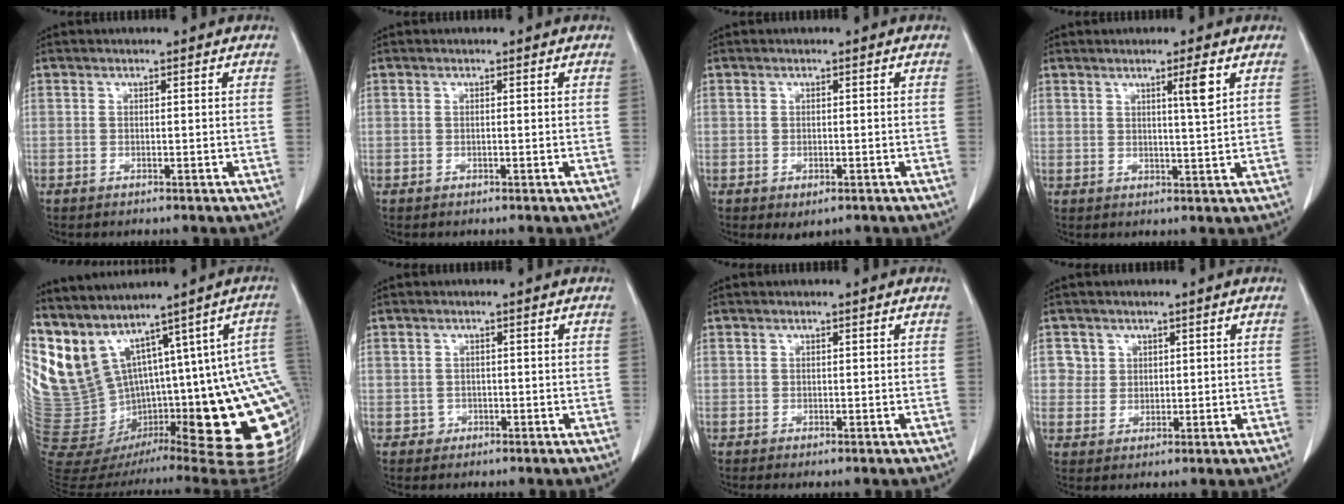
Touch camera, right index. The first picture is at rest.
{"total": 0.0}
{"total": 1.9, "force": [-0.9, 1.1, 1.2], "torque": [-0.015, -0.003, -0.003]}
{"total": 3.7, "force": [1.9, -0.3, 3.2], "torque": [-0.052, -0.009, 0.031]}
{"total": 22.4, "force": [5.2, 6.4, 20.8], "torque": [-0.282, -0.011, 0.127]}
{"total": 1.4, "force": [-0.4, 1.3, 0.0], "torque": [0.005, 0.006, -0.008]}
{"total": 0.0}
{"total": 3.4, "force": [1.4, 3.1, -0.1], "torque": [0.020, 0.001, 0.022]}